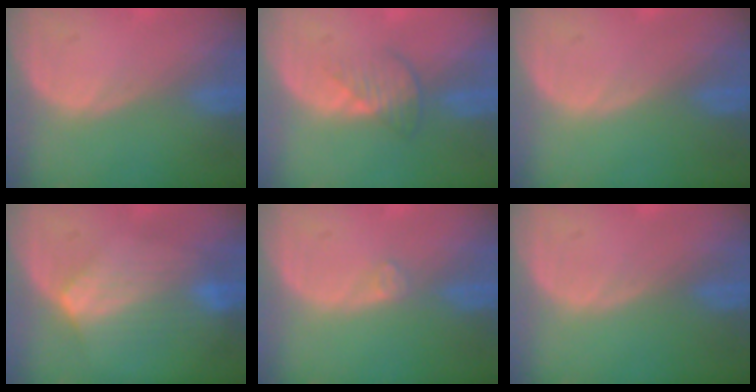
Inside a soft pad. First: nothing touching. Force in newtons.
{"total": 3.5, "press": 3.1, "slide": 1.7}
{"total": 0.0}
{"total": 7.1, "press": 6.4, "slide": 3.0}
{"total": 1.1, "press": 1.0, "slide": 0.2}
{"total": 0.0}